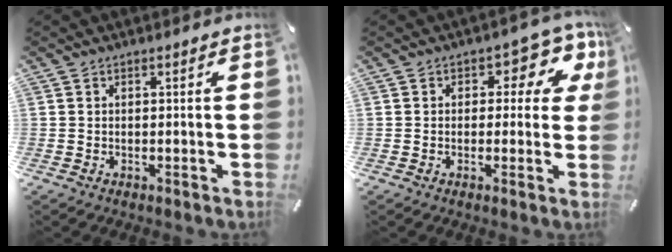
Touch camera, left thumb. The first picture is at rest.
{"total": 7.5, "force": [2.8, 4.5, 5.3], "torque": [-0.054, -0.020, 0.040]}